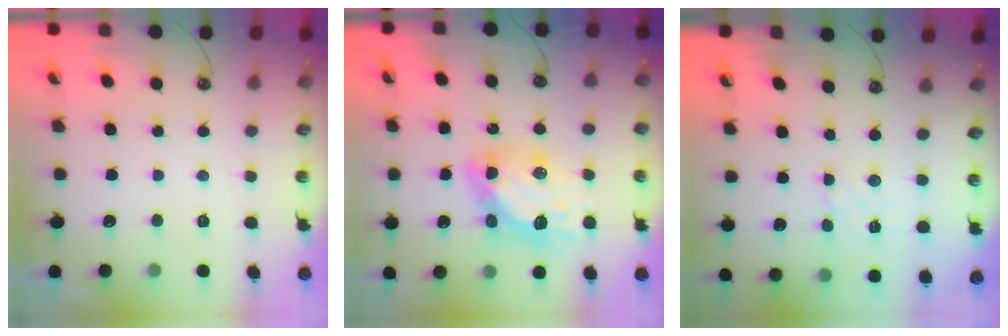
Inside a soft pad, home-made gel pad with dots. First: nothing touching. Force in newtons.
{"total": 12.9, "press": 12.8, "slide": 1.3}
{"total": 1.5, "press": 1.4, "slide": 0.6}